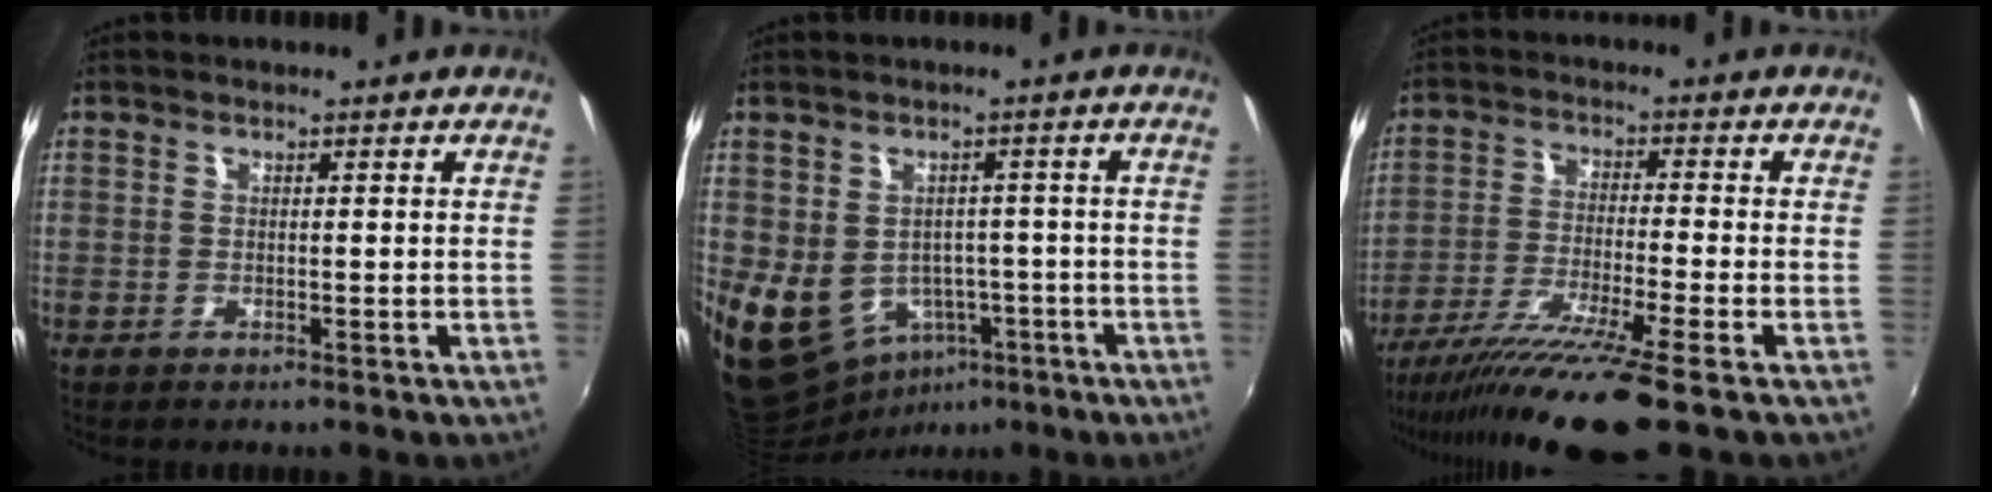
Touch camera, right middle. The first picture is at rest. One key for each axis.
{"total": 10.7, "fx": -3.6, "fy": 8.8, "fz": 5.0, "tx": -0.114, "ty": -0.004, "tz": -0.027}
{"total": 13.3, "fx": -10.3, "fy": -1.0, "fz": 8.3, "tx": -0.173, "ty": -0.043, "tz": -0.179}